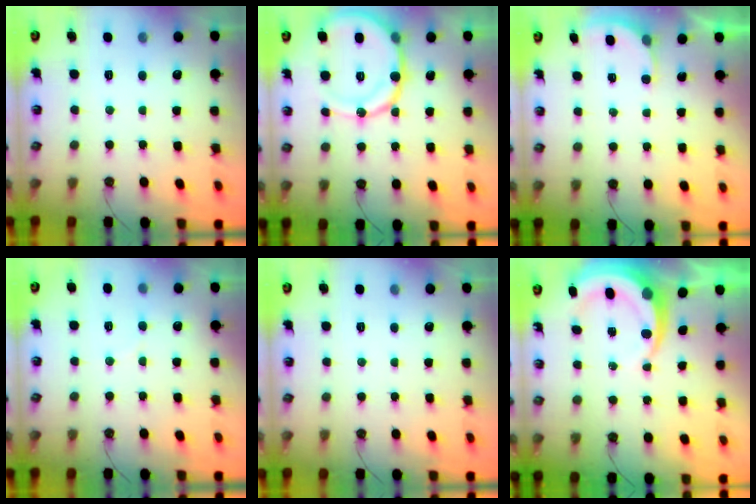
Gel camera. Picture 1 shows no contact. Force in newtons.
{"total": 16.7, "press": 16.4, "slide": 3.4}
{"total": 2.6, "press": 2.6, "slide": 0.2}
{"total": 3.3, "press": 3.1, "slide": 1.0}
{"total": 0.0}
{"total": 7.4, "press": 7.4, "slide": 1.0}